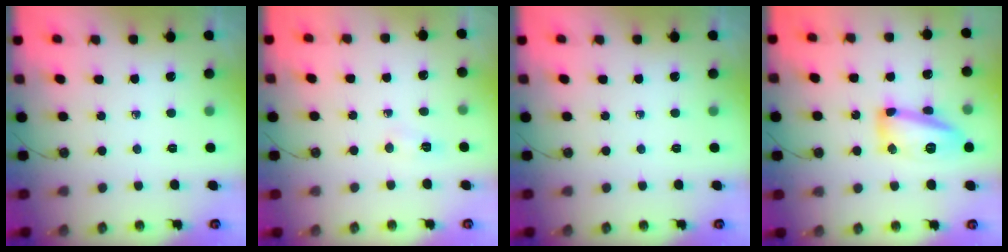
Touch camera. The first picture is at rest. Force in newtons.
{"total": 2.9, "press": 2.9, "slide": 0.4}
{"total": 0.0}
{"total": 14.1, "press": 14.1, "slide": 1.1}